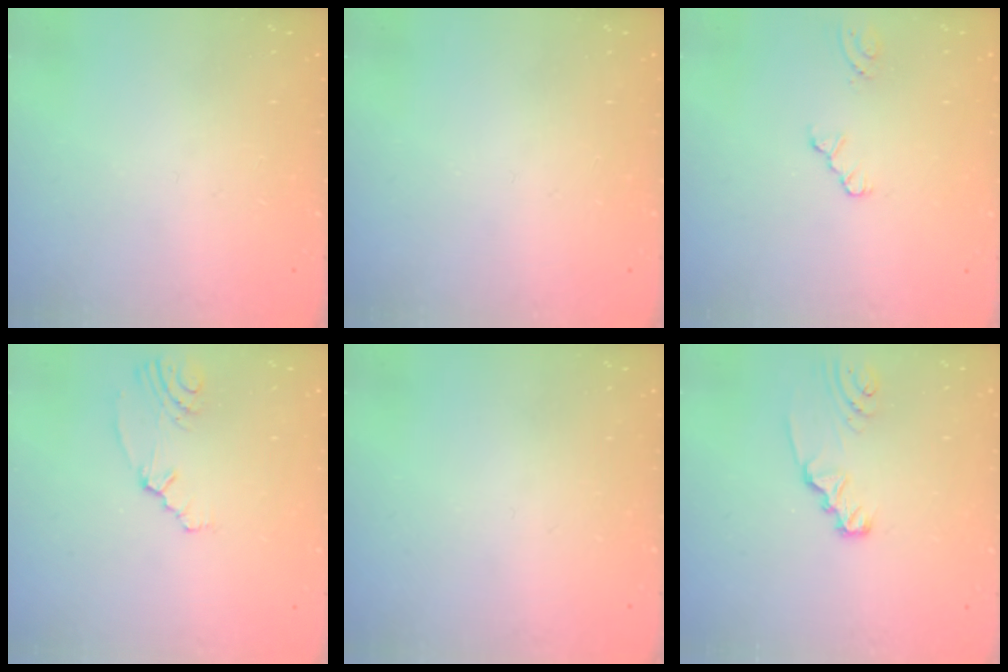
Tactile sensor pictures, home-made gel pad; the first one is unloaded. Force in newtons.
{"total": 0.0}
{"total": 1.9, "press": 1.9, "slide": 0.3}
{"total": 4.0, "press": 2.2, "slide": 3.3}
{"total": 0.0}
{"total": 2.4, "press": 2.4, "slide": 0.1}